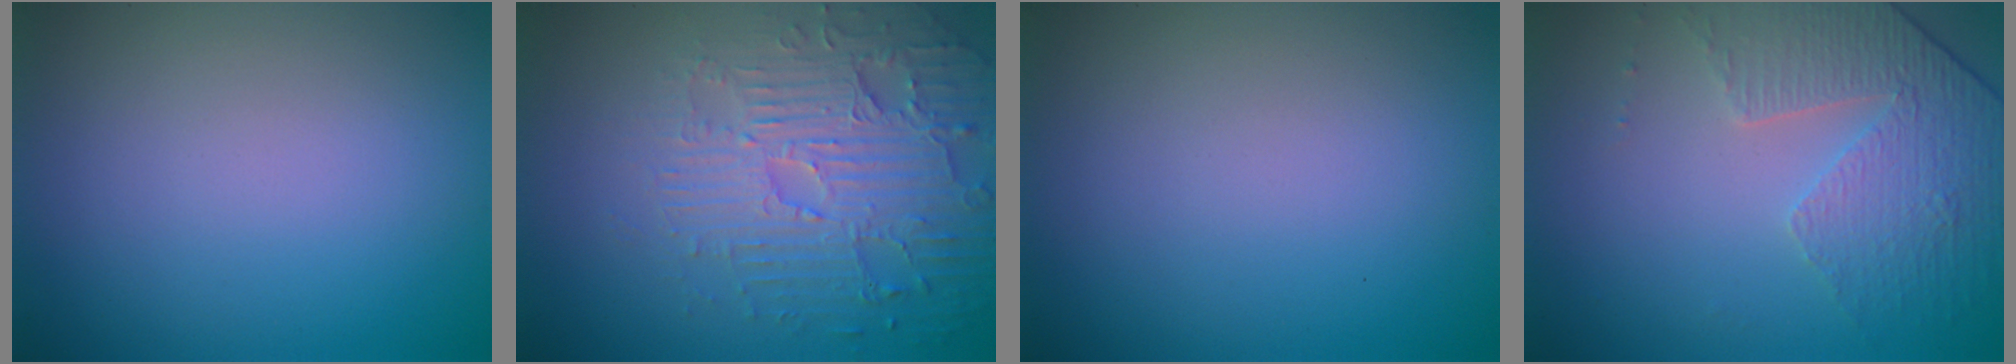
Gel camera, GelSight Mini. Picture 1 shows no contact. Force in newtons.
{"total": 5.1, "press": 4.5, "slide": 2.5}
{"total": 0.0}
{"total": 4.6, "press": 3.3, "slide": 3.3}